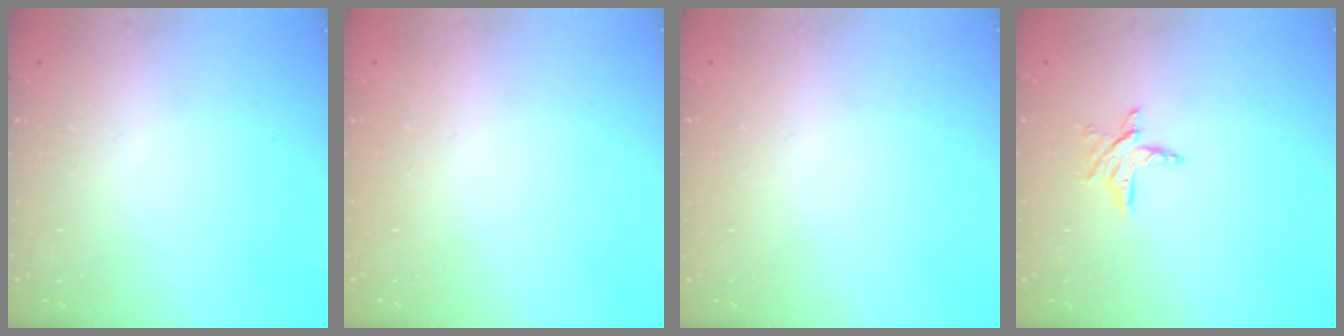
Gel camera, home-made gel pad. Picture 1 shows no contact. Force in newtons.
{"total": 0.0}
{"total": 0.0}
{"total": 6.0, "press": 6.0, "slide": 0.5}